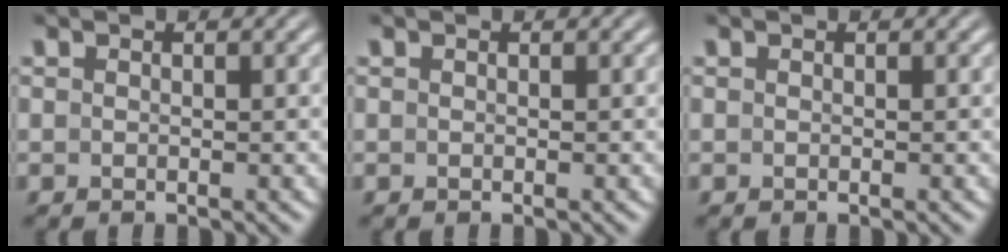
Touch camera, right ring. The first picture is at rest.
{"total": 0.0}
{"total": 0.0}